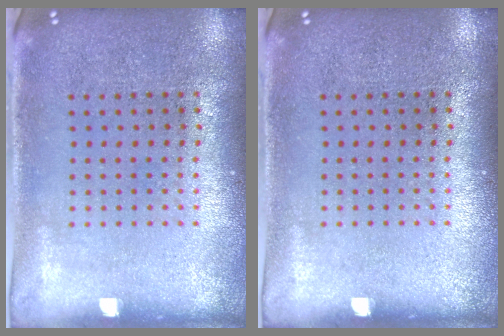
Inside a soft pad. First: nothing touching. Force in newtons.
{"total": 0.0}